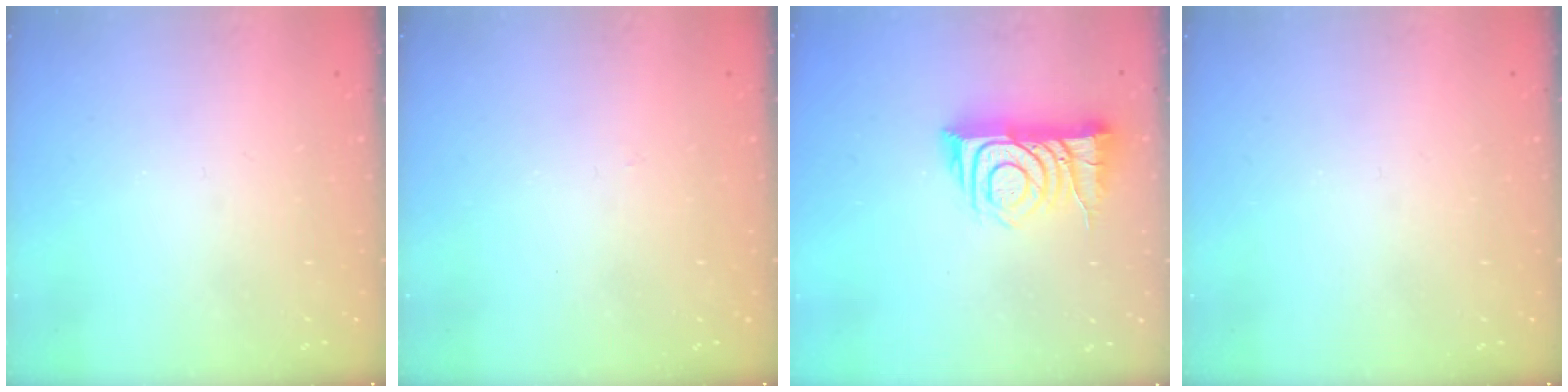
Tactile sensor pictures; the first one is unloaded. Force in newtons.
{"total": 2.8, "press": 2.8, "slide": 0.4}
{"total": 11.3, "press": 11.2, "slide": 1.4}
{"total": 0.0}